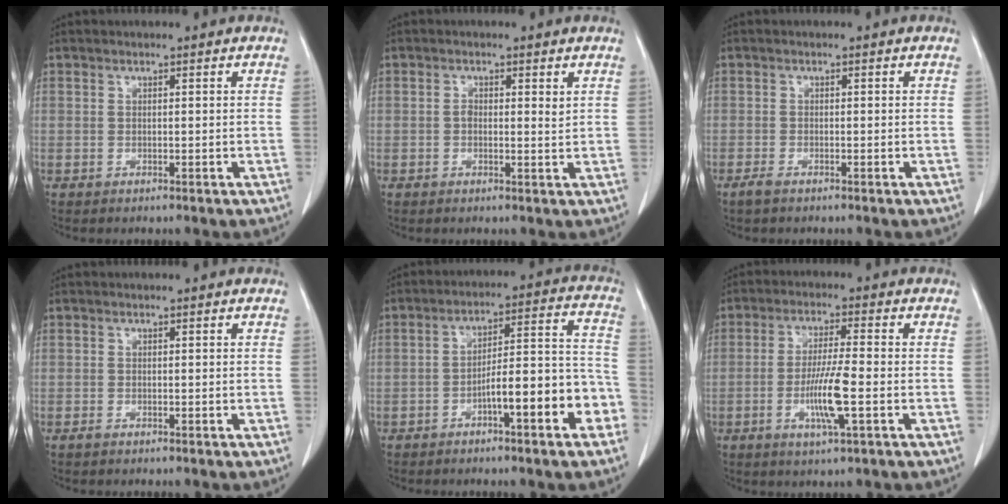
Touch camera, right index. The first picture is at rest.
{"total": 1.9, "force": [0.4, 0.9, 1.6], "torque": [-0.025, -0.001, 0.004]}
{"total": 1.4, "force": [-1.1, 0.3, 0.9], "torque": [-0.024, -0.003, -0.021]}
{"total": 0.5, "force": [-0.4, 0.1, 0.3], "torque": [-0.008, -0.001, -0.007]}
{"total": 11.5, "force": [-5.1, 2.0, 10.2], "torque": [-0.136, 0.038, -0.074]}
{"total": 7.4, "force": [-2.2, 0.2, 7.1], "torque": [-0.135, -0.008, -0.043]}